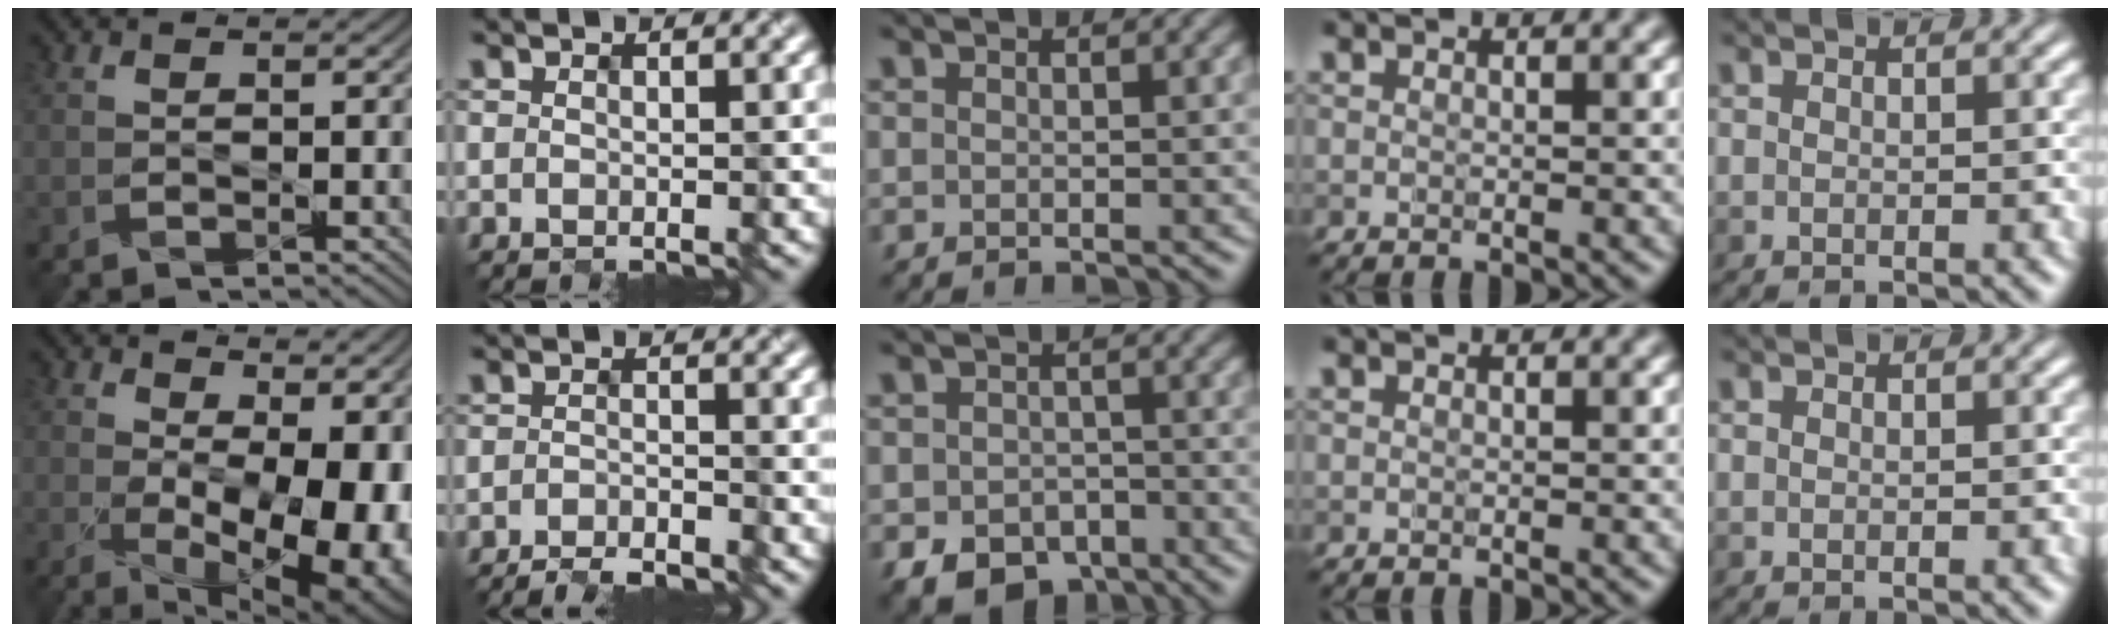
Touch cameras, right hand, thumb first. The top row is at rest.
{"thumb": {"total": 17.1, "force": [0.0, 8.5, 14.9], "torque": [-0.168, -0.010, 0.032]}, "index": {"total": 2.8, "force": [-2.5, 0.3, 1.1], "torque": [-0.012, 0.001, -0.049]}, "middle": {"total": 5.0, "force": [-2.9, 3.4, 2.3], "torque": [-0.042, -0.013, -0.045]}}